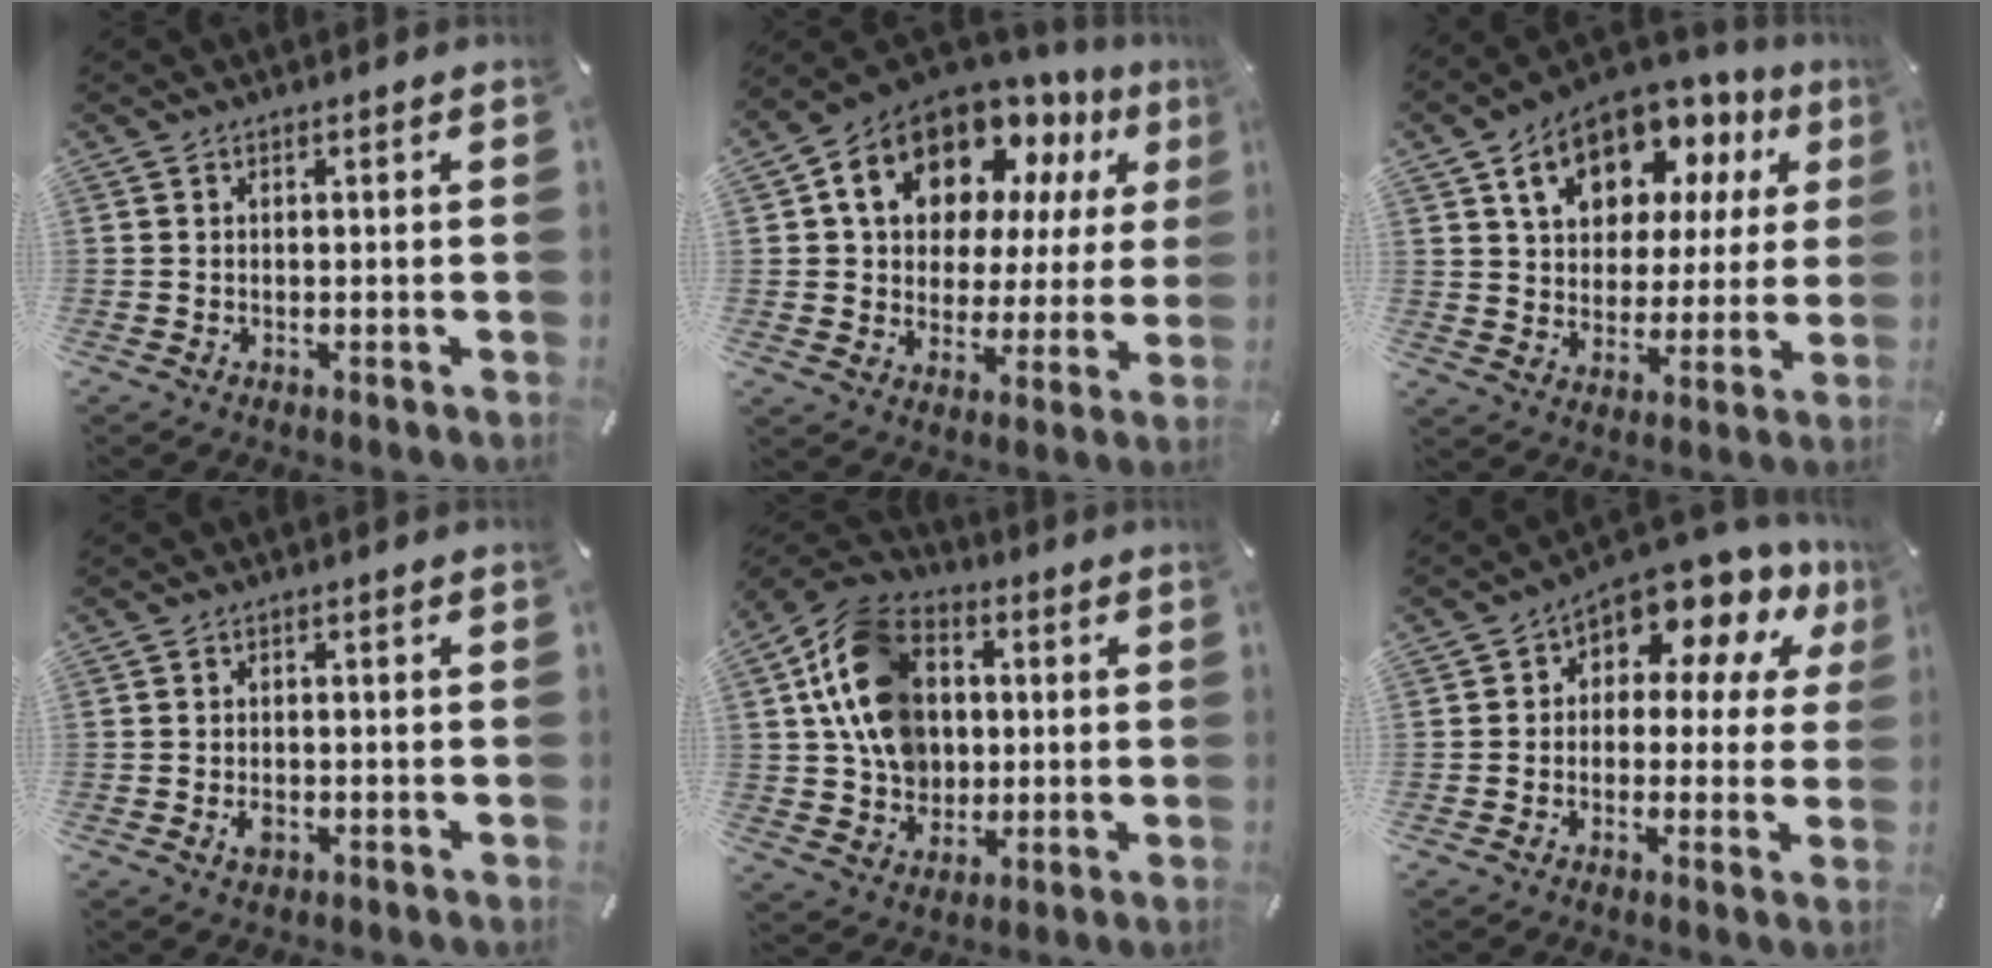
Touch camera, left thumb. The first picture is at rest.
{"total": 17.1, "force": [10.2, 11.2, 8.0], "torque": [-0.153, -0.054, 0.189]}
{"total": 14.7, "force": [8.0, 10.1, 7.1], "torque": [-0.128, -0.036, 0.144]}
{"total": 2.1, "force": [-0.7, 1.3, 1.4], "torque": [-0.032, -0.002, -0.014]}
{"total": 16.4, "force": [2.0, 13.7, 8.9], "torque": [-0.190, 0.002, 0.041]}
{"total": 9.0, "force": [5.5, 5.1, 5.0], "torque": [-0.081, -0.056, 0.101]}